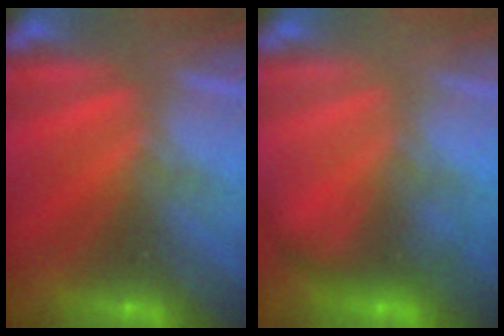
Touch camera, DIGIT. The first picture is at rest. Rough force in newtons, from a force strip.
{"total": 2.1}